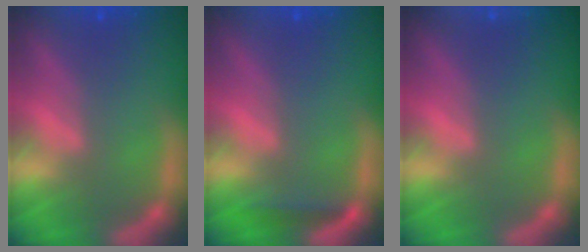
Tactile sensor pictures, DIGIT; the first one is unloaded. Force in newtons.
{"total": 1.4}
{"total": 1.9}